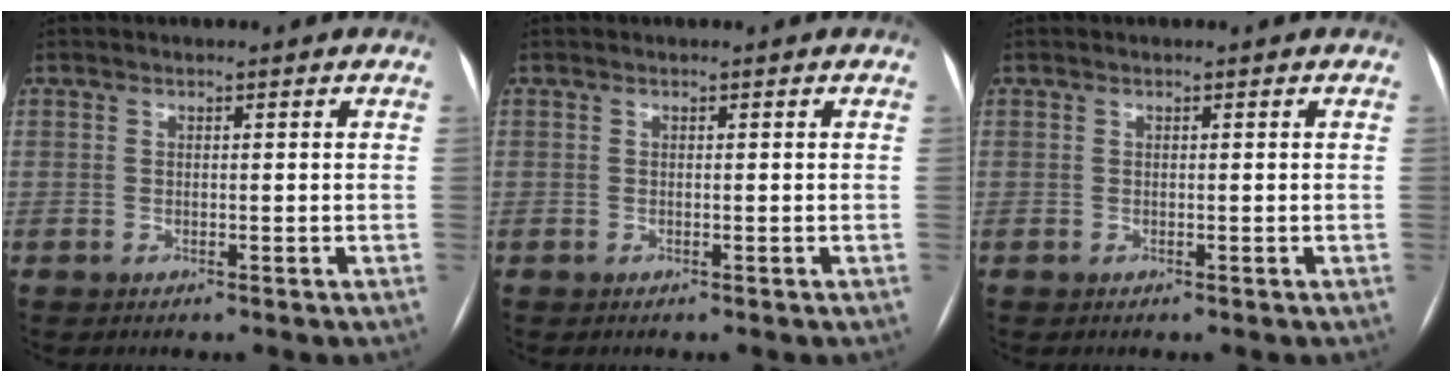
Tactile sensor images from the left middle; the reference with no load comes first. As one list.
[{"total": 0.0}, {"total": 0.0}]